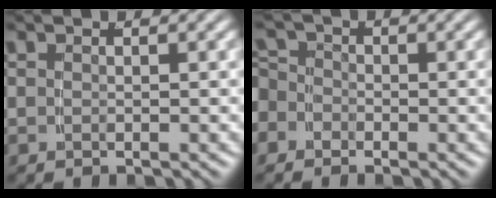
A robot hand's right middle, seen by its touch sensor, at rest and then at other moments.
{"total": 3.6, "force": [-1.5, 3.1, 0.9], "torque": [-0.019, -0.014, -0.029]}